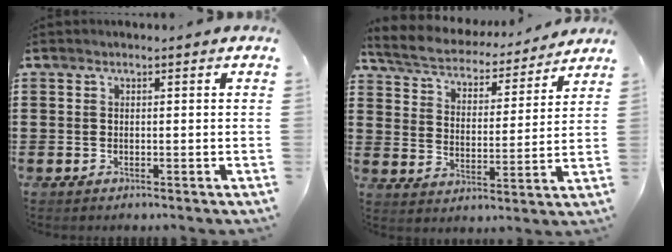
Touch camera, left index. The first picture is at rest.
{"total": 5.0, "force": [4.8, 0.6, 1.2], "torque": [-0.049, -0.034, 0.078]}